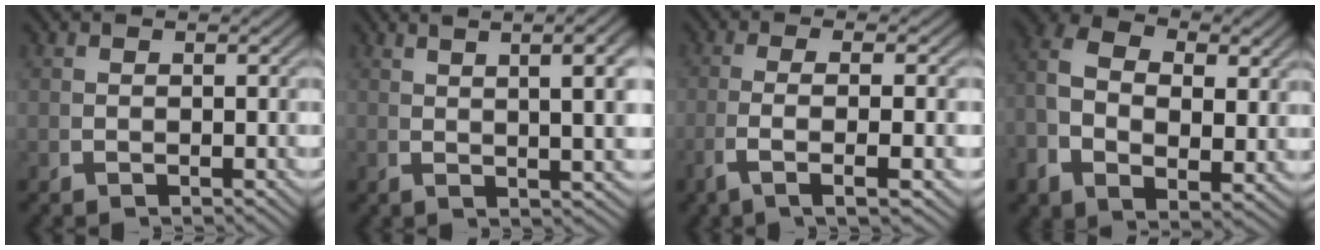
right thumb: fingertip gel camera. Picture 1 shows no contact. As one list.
[{"total": 6.5, "force": [2.5, 1.3, 5.9], "torque": [-0.062, 0.014, 0.042]}, {"total": 5.1, "force": [-0.8, 1.0, 4.9], "torque": [-0.105, -0.002, -0.009]}, {"total": 7.0, "force": [1.3, 4.6, 5.2], "torque": [-0.113, -0.016, 0.025]}]